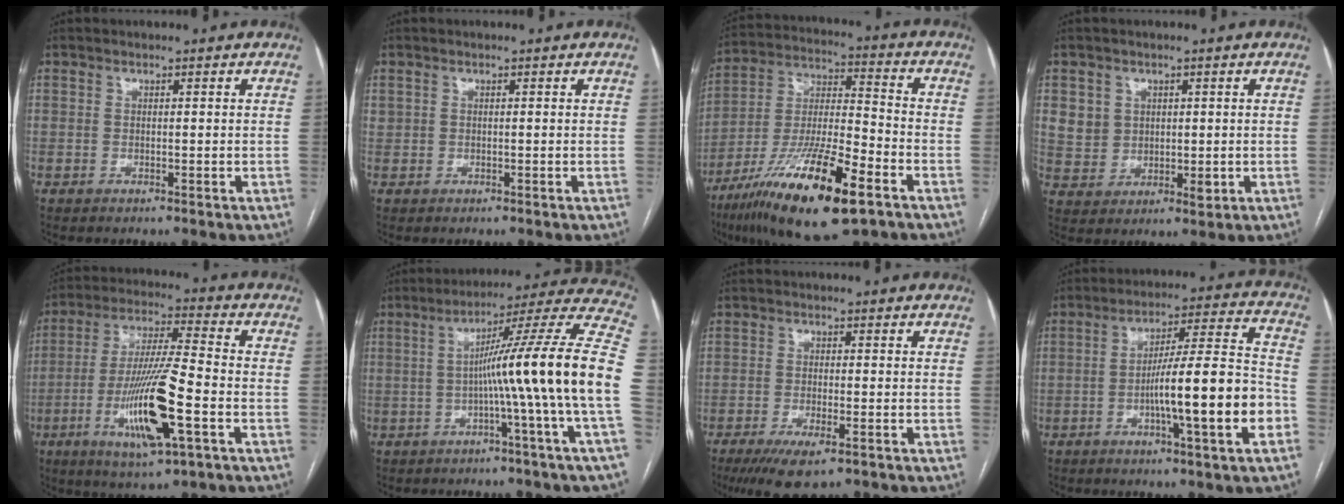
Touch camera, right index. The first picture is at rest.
{"total": 0.6, "force": [0.3, 0.5, 0.1], "torque": [0.006, 0.008, 0.006]}
{"total": 20.8, "force": [-11.6, 3.5, 17.0], "torque": [-0.319, -0.035, -0.201]}
{"total": 5.8, "force": [1.9, 5.3, 1.7], "torque": [-0.026, 0.004, 0.045]}
{"total": 15.1, "force": [-5.0, 1.3, 14.2], "torque": [-0.277, -0.015, -0.089]}
{"total": 18.5, "force": [-2.7, -3.0, 18.0], "torque": [-0.241, 0.018, -0.057]}
{"total": 6.8, "force": [-4.4, 1.6, 5.0], "torque": [-0.089, -0.015, -0.067]}
{"total": 15.0, "force": [-4.5, 0.3, 14.3], "torque": [-0.224, 0.012, -0.070]}